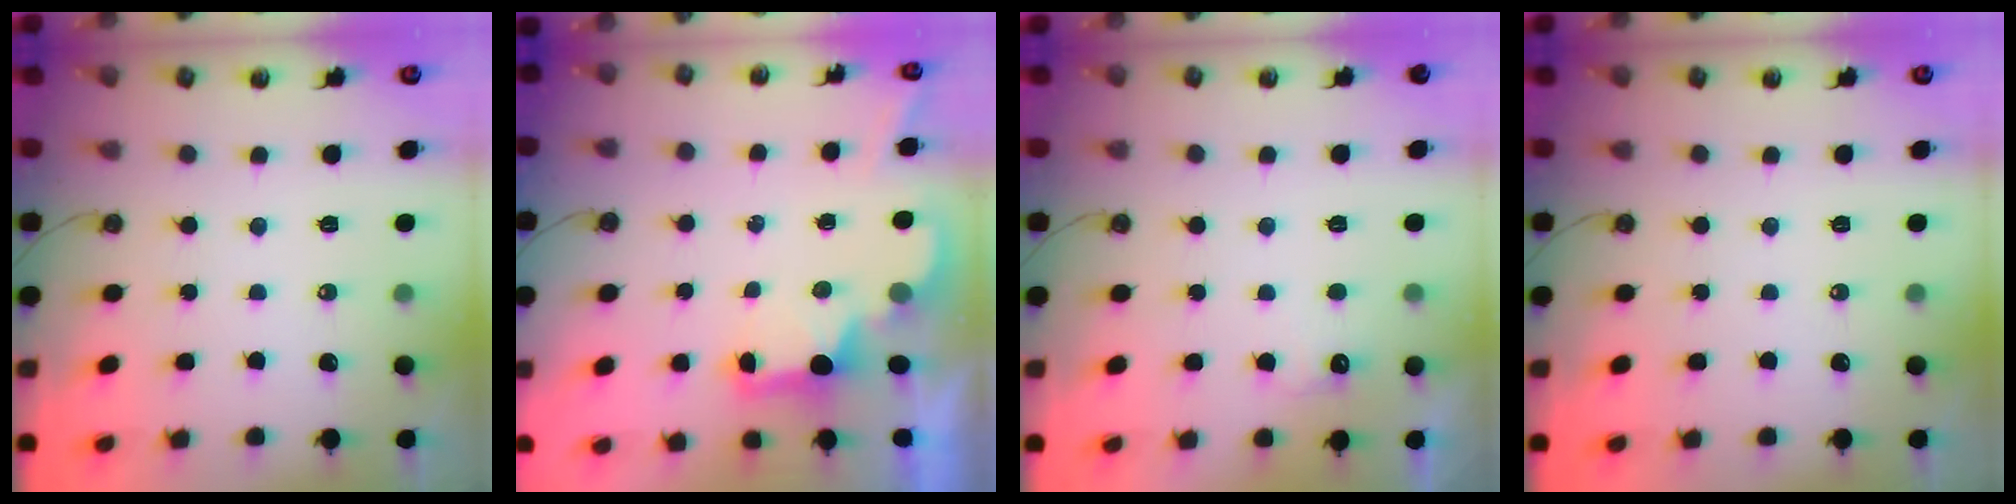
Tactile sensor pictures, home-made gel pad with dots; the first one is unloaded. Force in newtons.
{"total": 2.0, "press": 2.0, "slide": 0.5}
{"total": 4.7, "press": 4.5, "slide": 1.1}
{"total": 0.0}